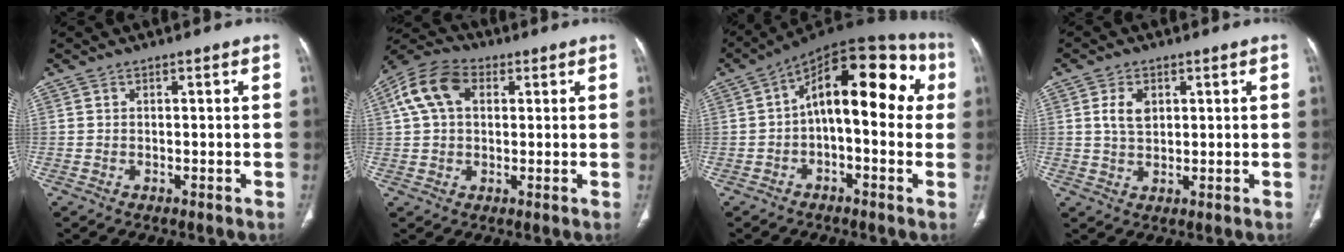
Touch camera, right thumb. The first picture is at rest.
{"total": 10.8, "force": [3.1, 7.2, 7.4], "torque": [-0.142, 0.024, 0.048]}
{"total": 18.4, "force": [2.3, 8.8, 16.0], "torque": [-0.185, 0.053, 0.022]}
{"total": 4.4, "force": [1.3, 2.8, 3.1], "torque": [-0.050, -0.004, 0.029]}